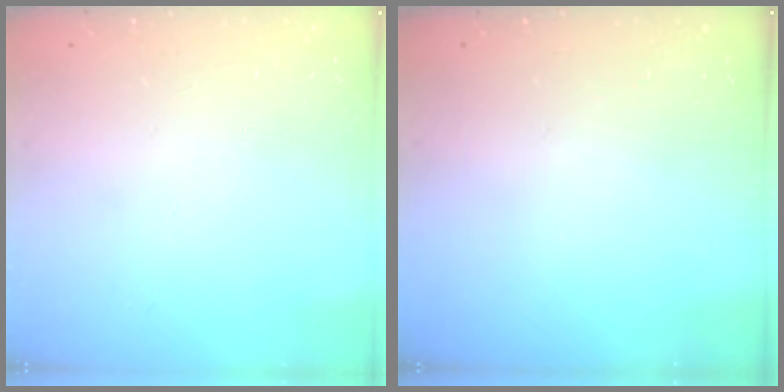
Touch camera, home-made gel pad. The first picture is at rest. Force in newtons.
{"total": 0.0}